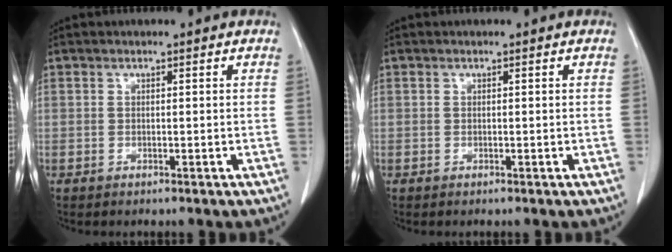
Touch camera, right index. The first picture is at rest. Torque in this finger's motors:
{"motor_torque": [0.00, 0.00, 0.00, 0.00]}